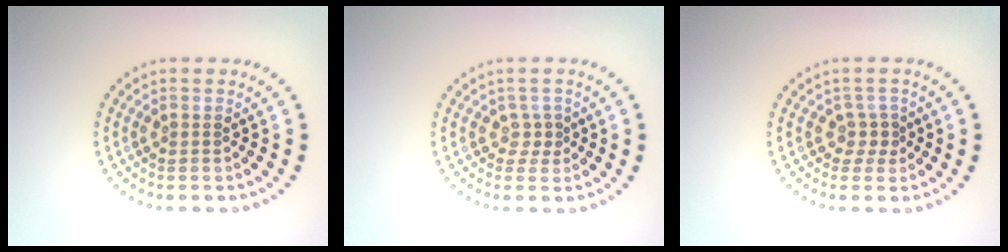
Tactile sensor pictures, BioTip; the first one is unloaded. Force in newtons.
{"total": 1.2, "press": 1.0, "slide": 0.8}
{"total": 1.6, "press": 1.1, "slide": 1.1}